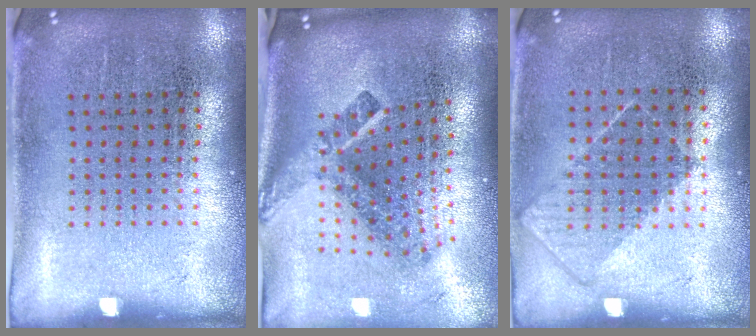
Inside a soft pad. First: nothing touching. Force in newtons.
{"total": 2.8, "press": 1.7, "slide": 2.2}
{"total": 0.9, "press": 0.7, "slide": 0.5}